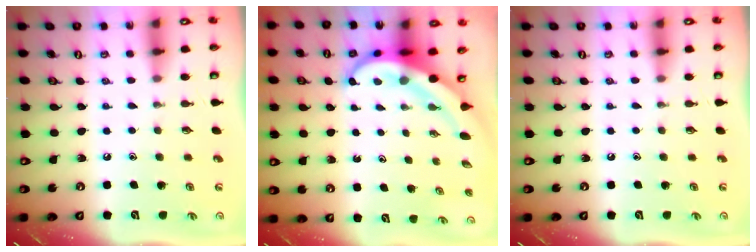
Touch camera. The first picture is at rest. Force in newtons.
{"total": 8.1, "press": 7.9, "slide": 1.8}
{"total": 0.0}